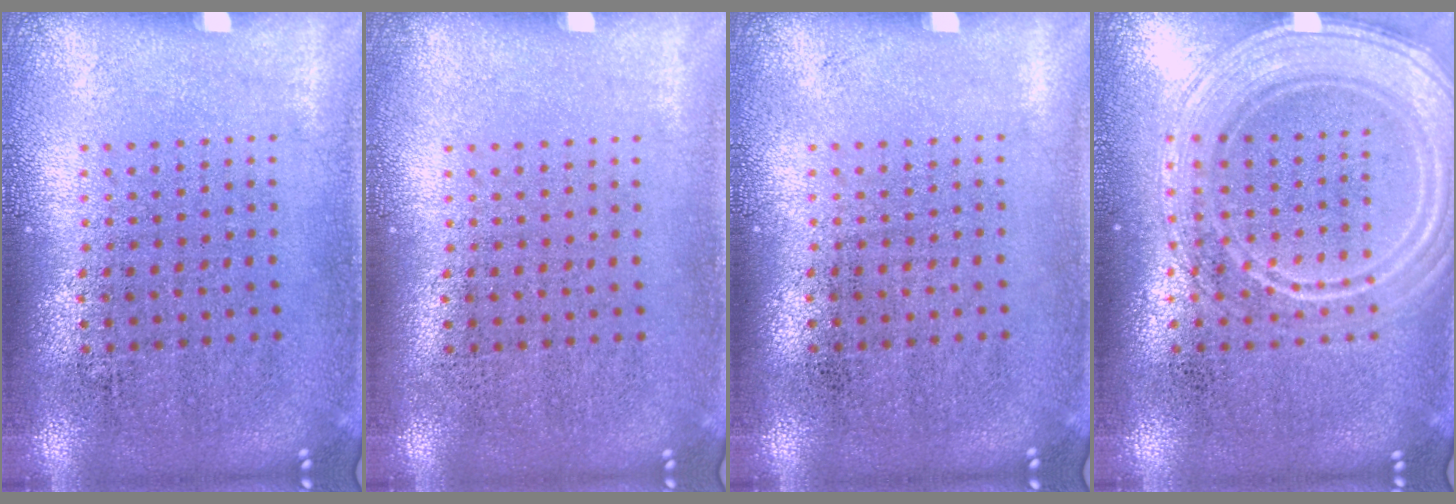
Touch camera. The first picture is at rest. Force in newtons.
{"total": 0.0}
{"total": 0.0}
{"total": 2.5, "press": 2.5, "slide": 0.4}